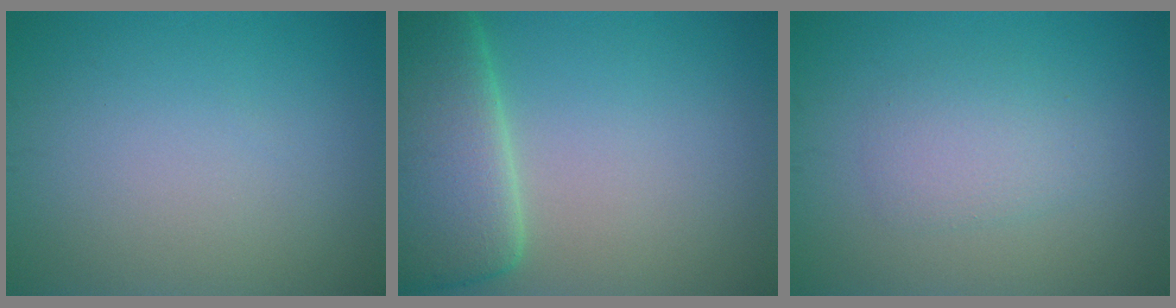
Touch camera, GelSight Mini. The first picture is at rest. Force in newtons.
{"total": 9.0, "press": 9.0, "slide": 0.4}
{"total": 2.4, "press": 2.4, "slide": 0.2}